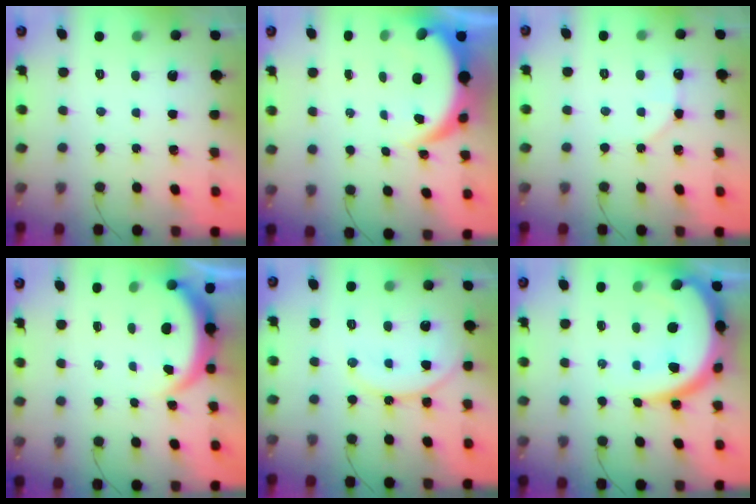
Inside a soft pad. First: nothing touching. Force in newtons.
{"total": 5.3, "press": 5.3, "slide": 0.5}
{"total": 5.2, "press": 4.7, "slide": 2.2}
{"total": 4.0, "press": 4.0, "slide": 0.3}
{"total": 14.1, "press": 14.0, "slide": 1.7}
{"total": 16.6, "press": 16.6, "slide": 1.3}